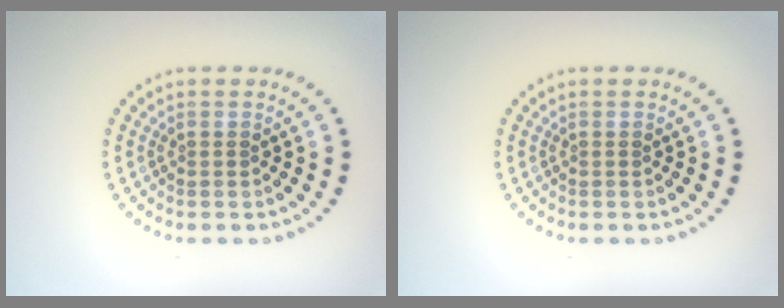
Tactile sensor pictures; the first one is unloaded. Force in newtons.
{"total": 0.0}